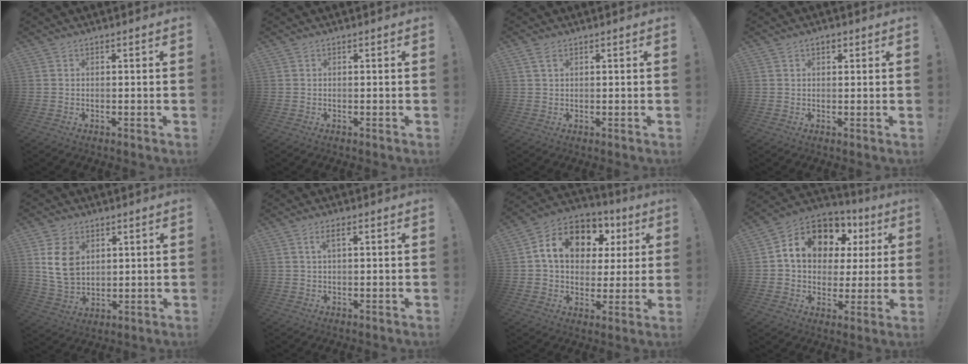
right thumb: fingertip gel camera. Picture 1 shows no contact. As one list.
[{"total": 0.0}, {"total": 2.6, "force": [1.3, 1.4, 1.8], "torque": [-0.033, 0.002, 0.023]}, {"total": 1.6, "force": [0.9, 1.0, 1.0], "torque": [-0.011, 0.000, 0.014]}, {"total": 10.7, "force": [3.8, 7.9, 6.2], "torque": [-0.118, -0.012, 0.074]}, {"total": 2.8, "force": [1.1, 0.8, 2.5], "torque": [-0.043, 0.001, 0.016]}, {"total": 15.9, "force": [6.1, 11.3, 9.3], "torque": [-0.148, -0.017, 0.116]}, {"total": 15.1, "force": [6.6, 10.6, 8.5], "torque": [-0.137, -0.032, 0.125]}]